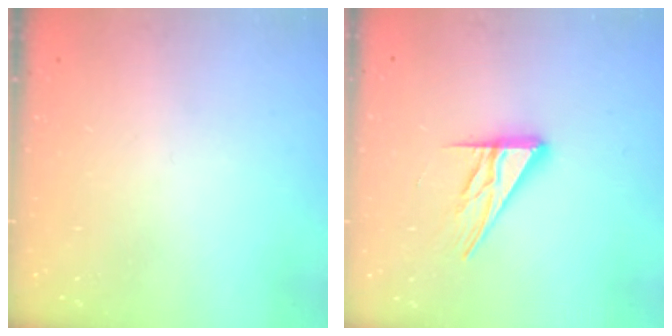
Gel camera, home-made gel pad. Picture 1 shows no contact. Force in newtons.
{"total": 12.6, "press": 12.5, "slide": 1.1}